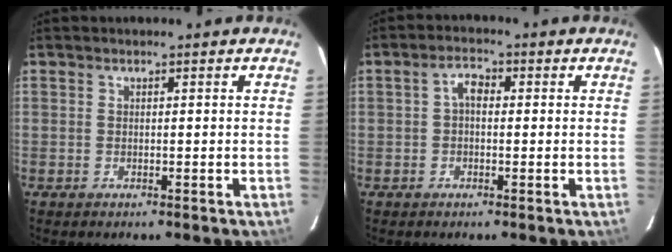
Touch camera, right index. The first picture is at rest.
{"total": 2.7, "force": [0.0, 1.8, 2.1], "torque": [-0.040, 0.012, 0.000]}